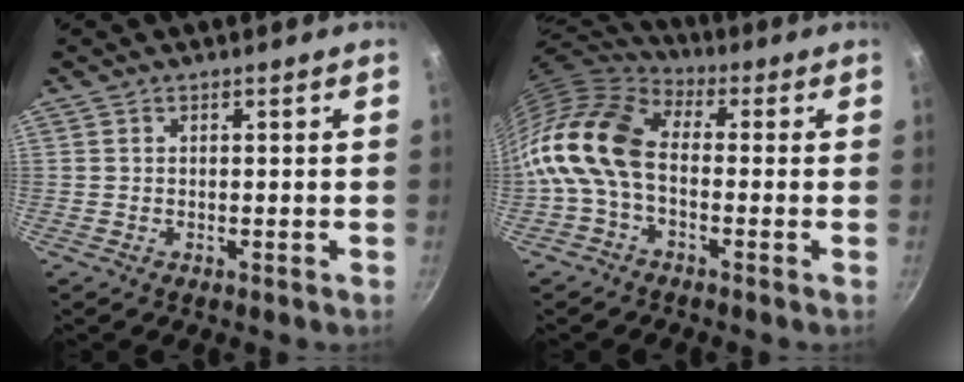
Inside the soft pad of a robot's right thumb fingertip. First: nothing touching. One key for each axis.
{"total": 14.3, "fx": -1.9, "fy": 9.0, "fz": 11.0, "tx": -0.207, "ty": 0.029, "tz": -0.056}